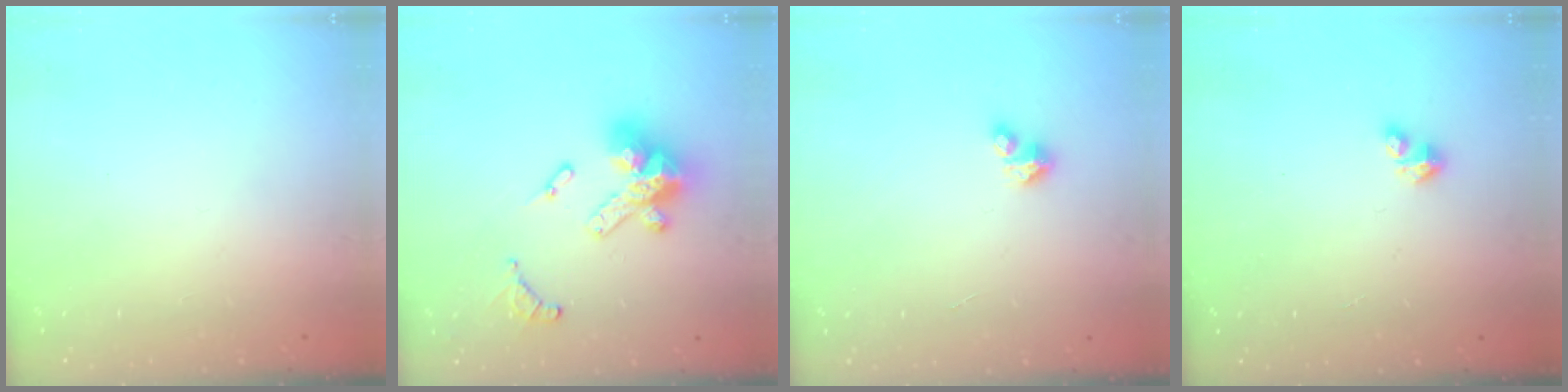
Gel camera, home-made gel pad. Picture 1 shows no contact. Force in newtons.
{"total": 16.2, "press": 16.1, "slide": 1.6}
{"total": 2.7, "press": 2.7, "slide": 0.3}
{"total": 1.6, "press": 1.6, "slide": 0.4}